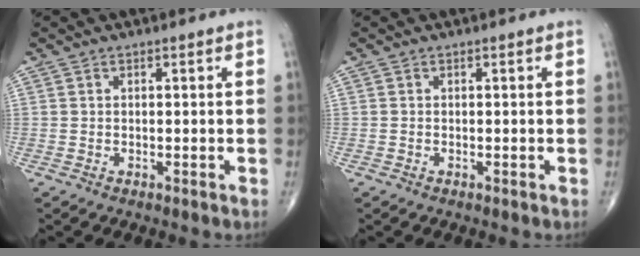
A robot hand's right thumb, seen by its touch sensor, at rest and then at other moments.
{"total": 0.0}